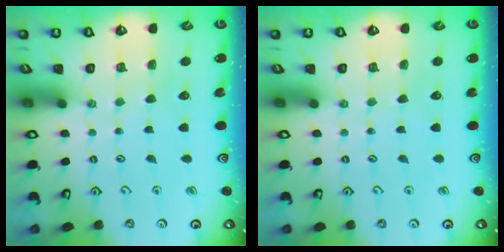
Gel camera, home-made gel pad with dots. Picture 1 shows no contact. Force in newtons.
{"total": 0.0}